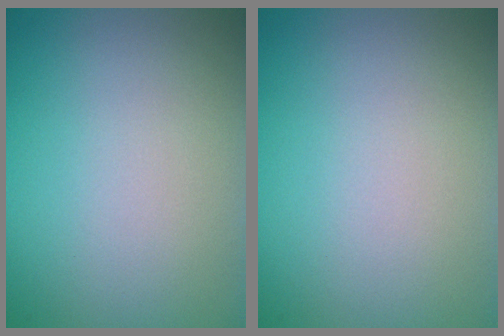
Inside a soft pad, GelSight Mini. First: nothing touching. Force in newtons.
{"total": 0.0}